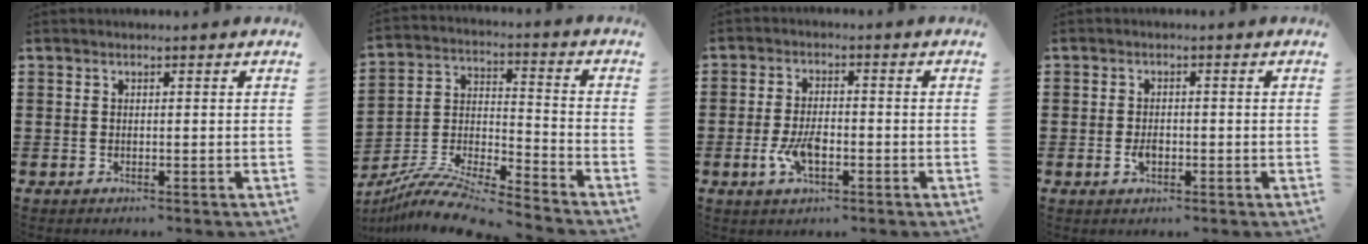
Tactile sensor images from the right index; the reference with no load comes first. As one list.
[{"total": 9.9, "force": [-9.2, 0.6, 3.7], "torque": [-0.075, 0.009, -0.184]}, {"total": 5.3, "force": [-1.6, 2.5, 4.4], "torque": [-0.102, -0.003, -0.032]}, {"total": 2.2, "force": [-0.6, 1.2, 1.8], "torque": [-0.033, 0.002, -0.010]}]